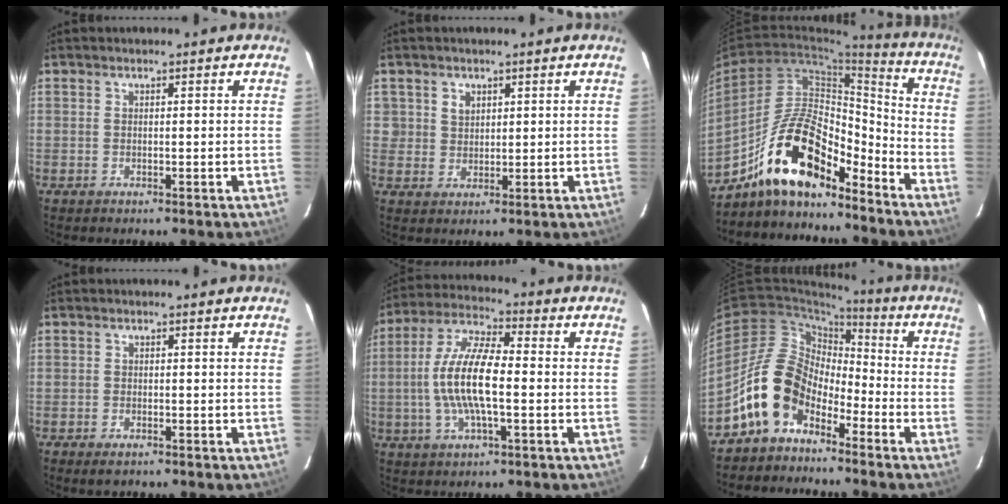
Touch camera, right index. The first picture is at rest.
{"total": 3.0, "force": [1.5, 2.6, 0.3], "torque": [0.007, 0.012, 0.029]}
{"total": 17.1, "force": [-13.0, 5.8, 9.4], "torque": [-0.177, 0.021, -0.228]}
{"total": 1.8, "force": [-1.3, 0.9, 0.9], "torque": [-0.021, -0.003, -0.024]}
{"total": 12.8, "force": [-1.6, 3.8, 12.2], "torque": [-0.247, 0.007, -0.035]}
{"total": 12.4, "force": [-7.1, 8.2, 6.0], "torque": [-0.115, 0.024, -0.131]}